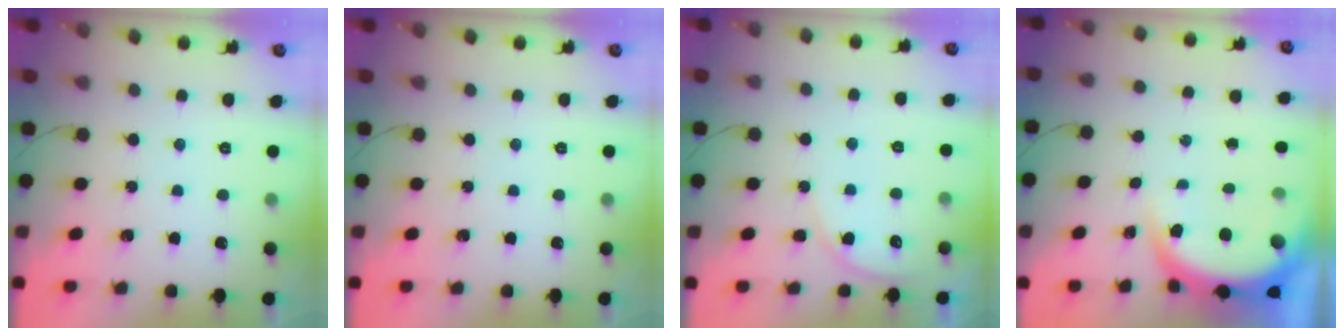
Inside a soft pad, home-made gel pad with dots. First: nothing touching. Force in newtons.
{"total": 0.0}
{"total": 5.7, "press": 5.7, "slide": 0.6}
{"total": 5.7, "press": 5.6, "slide": 0.8}